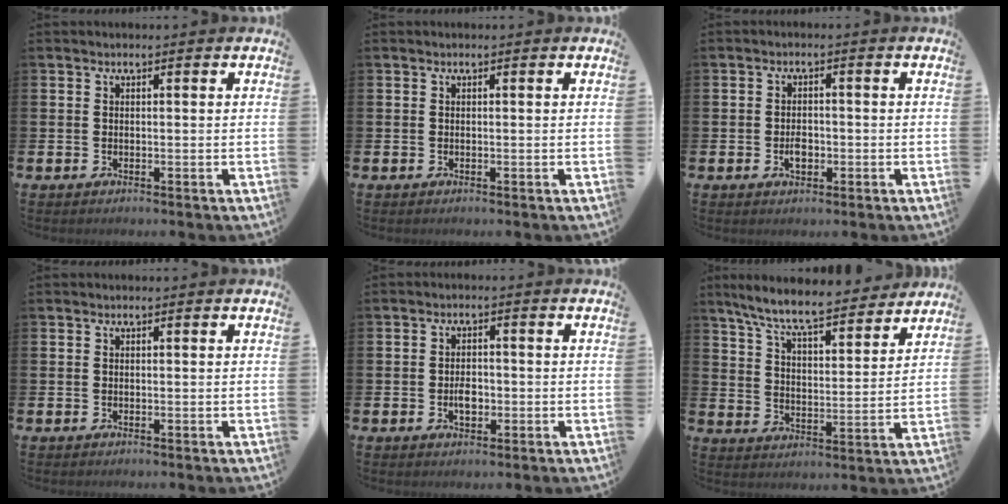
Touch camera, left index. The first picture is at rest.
{"total": 0.0}
{"total": 2.5, "force": [-0.6, 1.7, 1.8], "torque": [-0.021, -0.001, -0.015]}
{"total": 0.0}
{"total": 2.8, "force": [-0.6, 1.8, 2.0], "torque": [-0.026, -0.002, -0.015]}
{"total": 8.6, "force": [7.9, 1.1, 3.3], "torque": [-0.090, -0.049, 0.137]}